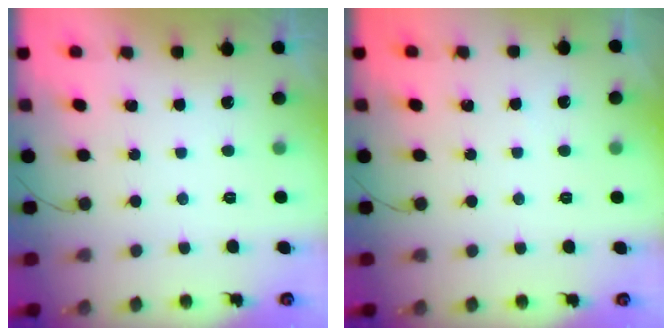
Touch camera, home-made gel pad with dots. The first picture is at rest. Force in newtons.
{"total": 1.5, "press": 1.5, "slide": 0.2}